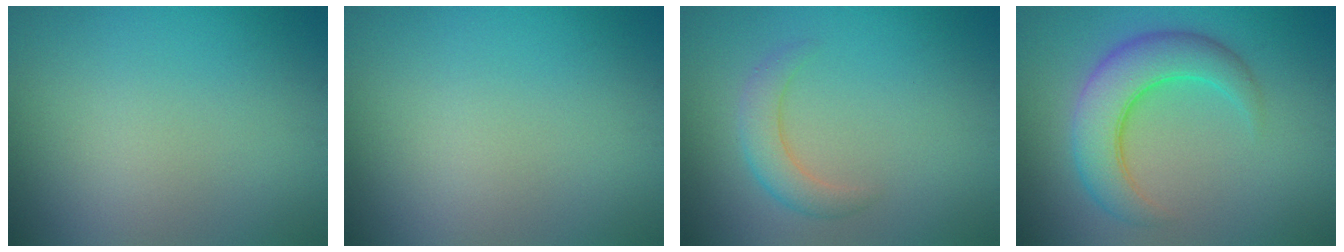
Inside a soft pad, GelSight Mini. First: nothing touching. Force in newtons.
{"total": 0.0}
{"total": 2.4, "press": 2.4, "slide": 0.2}
{"total": 6.0, "press": 6.0, "slide": 0.1}